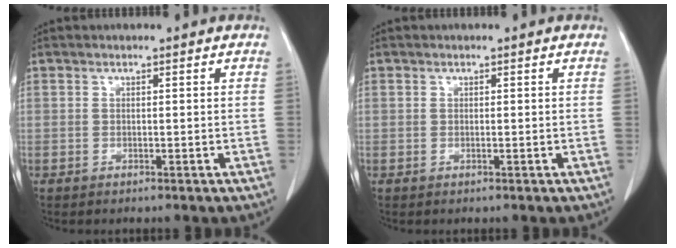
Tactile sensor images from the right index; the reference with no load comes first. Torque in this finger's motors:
{"motor_torque": [-0.06, 0.09, 0.03, -0.01]}